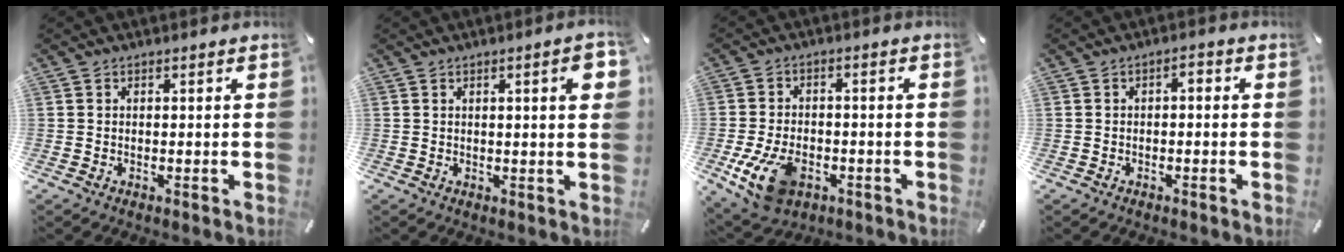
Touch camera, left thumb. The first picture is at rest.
{"total": 5.0, "force": [1.4, 0.8, 4.8], "torque": [-0.074, -0.003, 0.017]}
{"total": 11.6, "force": [-4.4, 7.5, 7.7], "torque": [-0.150, 0.005, -0.077]}
{"total": 2.0, "force": [-1.1, 0.9, 1.4], "torque": [-0.027, 0.011, -0.025]}